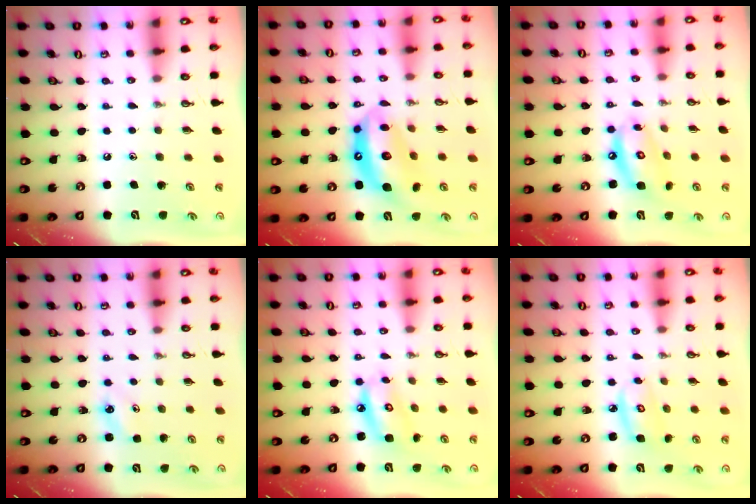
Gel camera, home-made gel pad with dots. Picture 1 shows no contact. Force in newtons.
{"total": 13.6, "press": 13.5, "slide": 1.5}
{"total": 10.7, "press": 10.6, "slide": 1.1}
{"total": 3.7, "press": 3.7, "slide": 0.4}
{"total": 8.5, "press": 8.4, "slide": 0.8}
{"total": 5.2, "press": 5.1, "slide": 0.3}